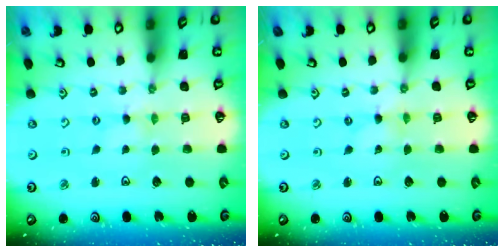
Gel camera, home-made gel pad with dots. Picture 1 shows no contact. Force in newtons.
{"total": 0.0}